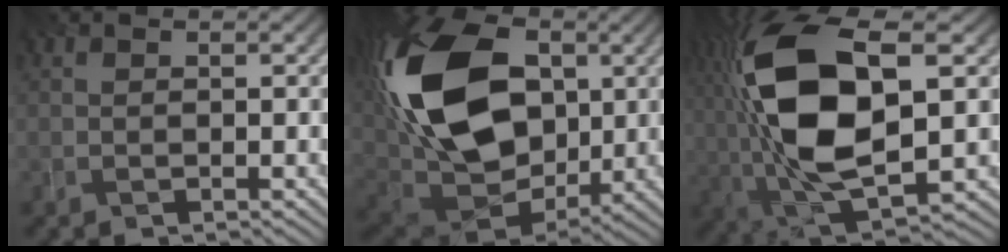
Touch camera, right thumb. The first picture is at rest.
{"total": 20.3, "force": [4.0, 13.2, 14.9], "torque": [-0.318, 0.025, 0.059]}
{"total": 17.0, "force": [1.7, 7.8, 15.0], "torque": [-0.329, 0.009, 0.031]}